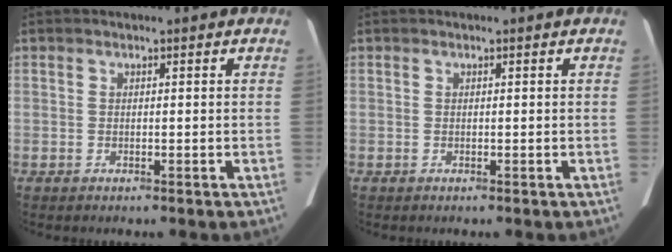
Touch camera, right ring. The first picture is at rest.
{"total": 0.0}